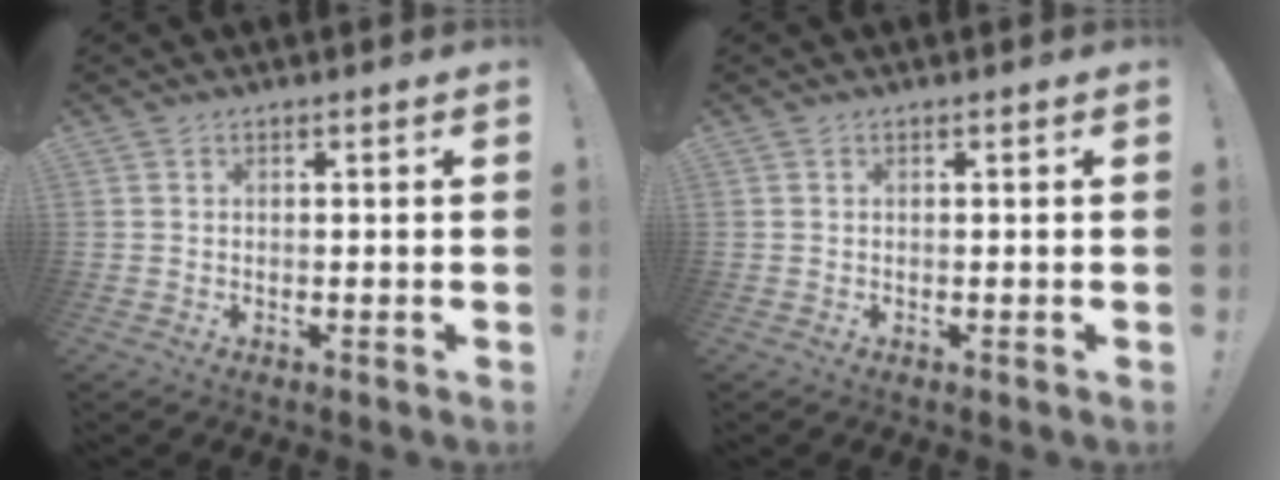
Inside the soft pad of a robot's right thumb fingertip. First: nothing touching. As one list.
[{"total": 0.0}]